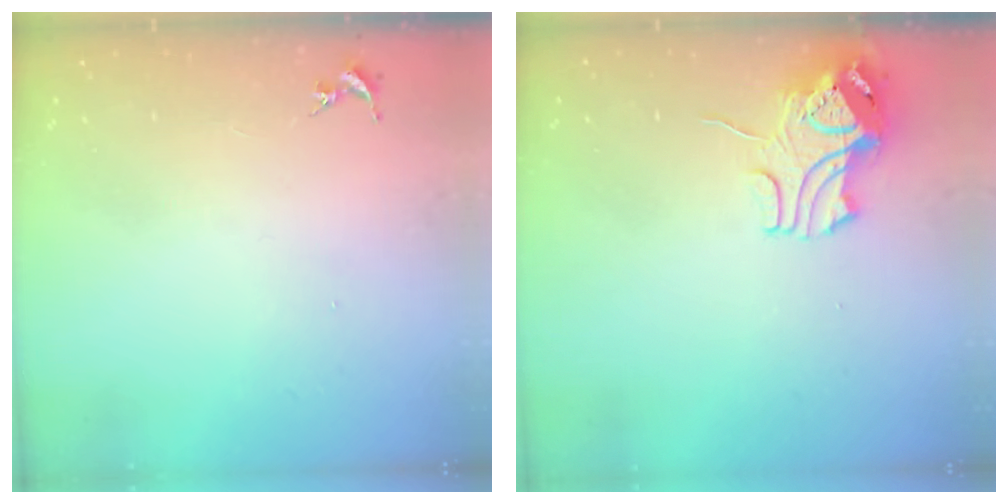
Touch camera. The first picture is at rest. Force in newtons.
{"total": 9.1, "press": 9.0, "slide": 1.5}